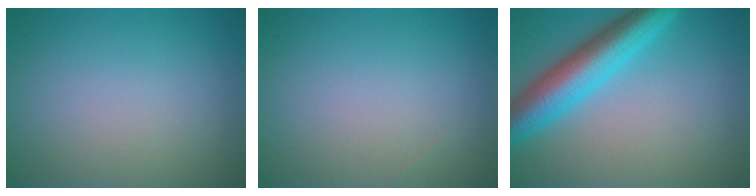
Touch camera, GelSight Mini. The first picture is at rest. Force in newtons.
{"total": 0.0}
{"total": 7.1, "press": 7.1, "slide": 0.3}